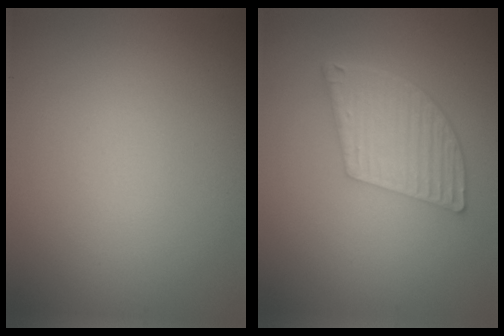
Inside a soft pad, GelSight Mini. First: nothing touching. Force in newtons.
{"total": 5.5, "press": 3.8, "slide": 4.0}